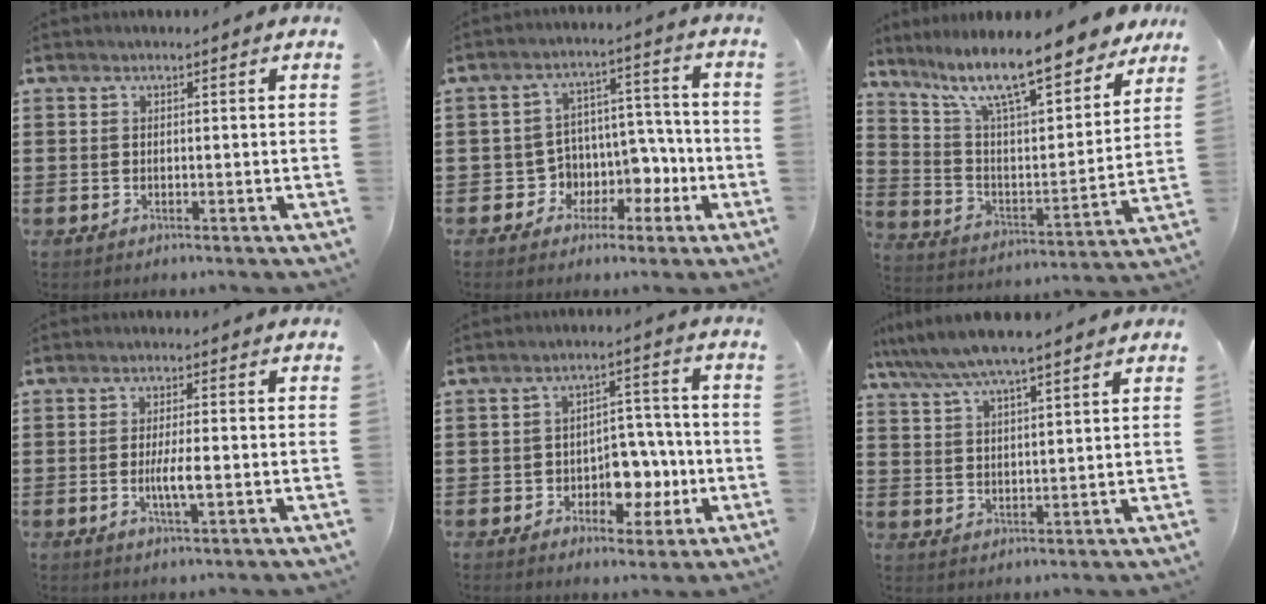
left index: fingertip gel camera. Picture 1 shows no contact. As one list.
[{"total": 6.6, "force": [-1.5, 6.2, 1.9], "torque": [-0.054, 0.004, -0.018]}, {"total": 13.0, "force": [10.6, 1.8, 7.3], "torque": [-0.164, -0.065, 0.180]}, {"total": 4.0, "force": [-0.6, 0.6, 3.9], "torque": [-0.074, -0.004, -0.013]}, {"total": 6.5, "force": [-2.0, 4.7, 4.0], "torque": [-0.059, 0.011, -0.038]}, {"total": 6.5, "force": [5.5, 0.7, 3.4], "torque": [-0.082, -0.019, 0.097]}]